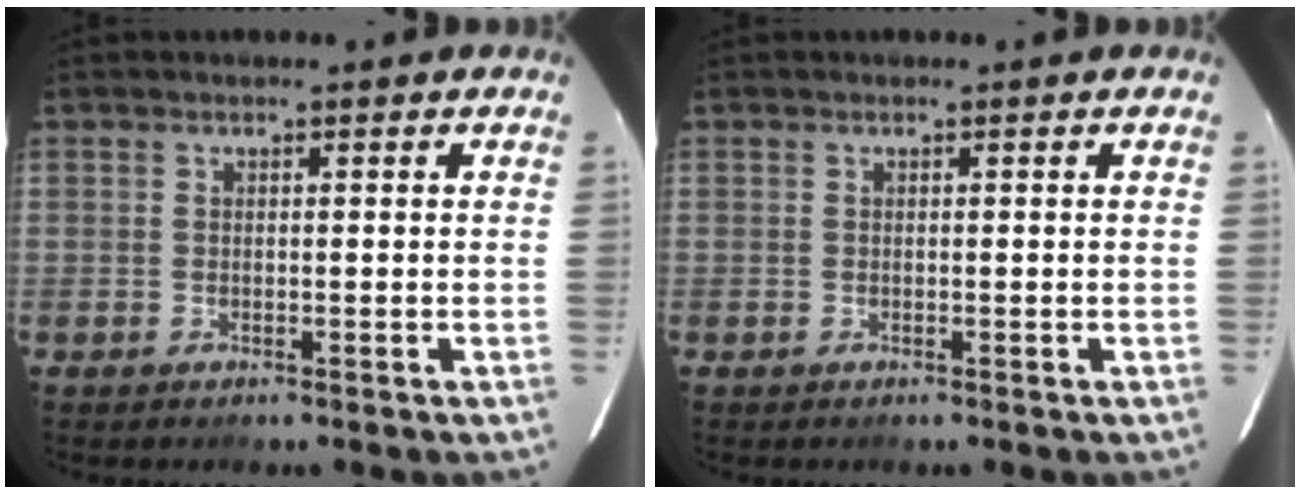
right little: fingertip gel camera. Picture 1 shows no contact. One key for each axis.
{"total": 0.0}